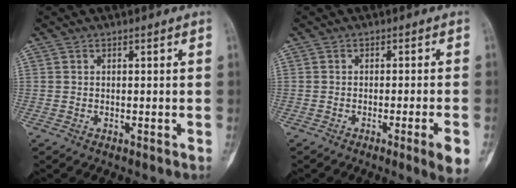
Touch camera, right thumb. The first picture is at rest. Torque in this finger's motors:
{"motor_torque": [0.78, 0.23, 0.42, -0.57, 0.15]}